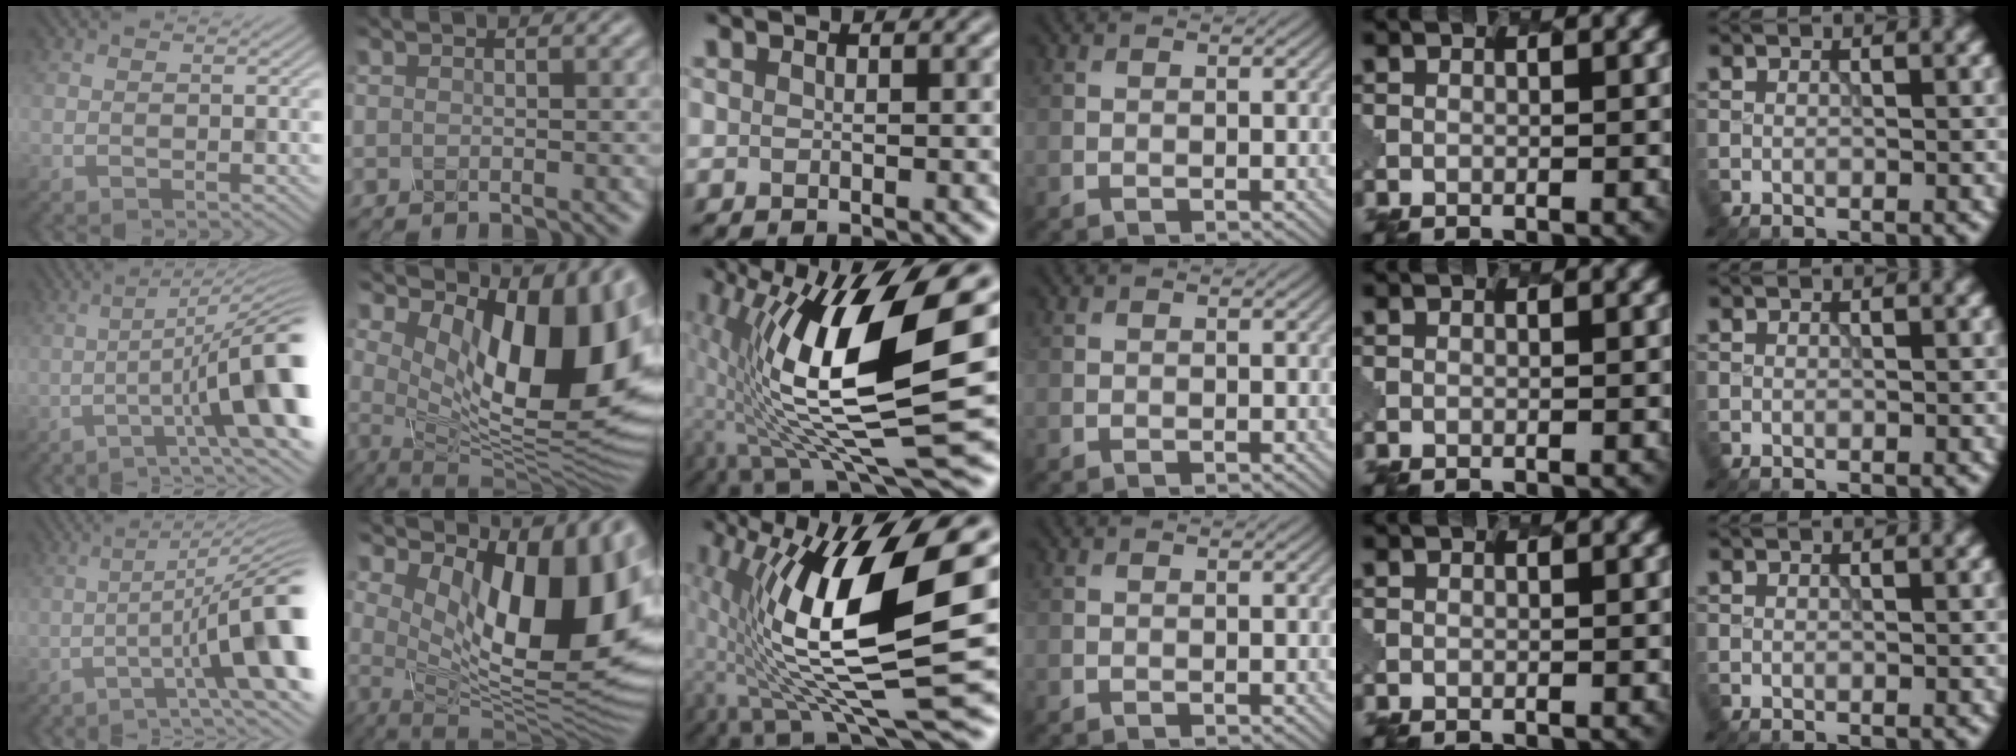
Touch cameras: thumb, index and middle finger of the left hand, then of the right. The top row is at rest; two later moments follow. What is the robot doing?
{"motion": "dispense", "object": "dispenser bottle"}